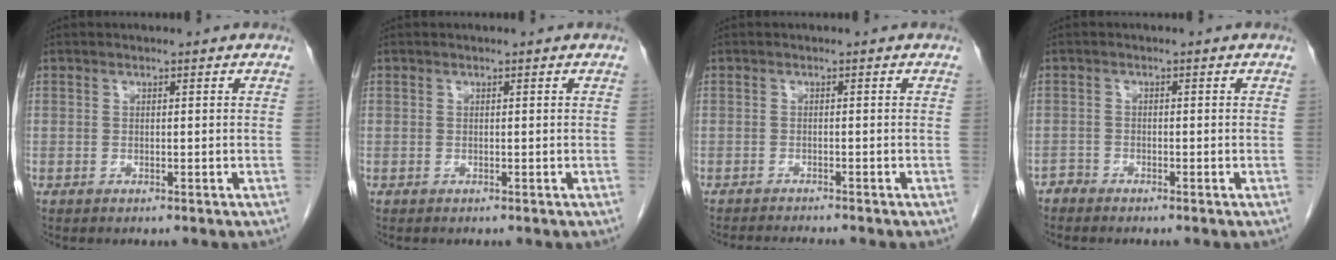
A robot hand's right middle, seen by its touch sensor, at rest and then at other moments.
{"total": 0.0}
{"total": 4.1, "force": [-3.9, -0.3, 1.3], "torque": [-0.014, -0.013, -0.060]}
{"total": 1.2, "force": [-1.1, 0.2, -0.3], "torque": [0.010, -0.001, -0.024]}